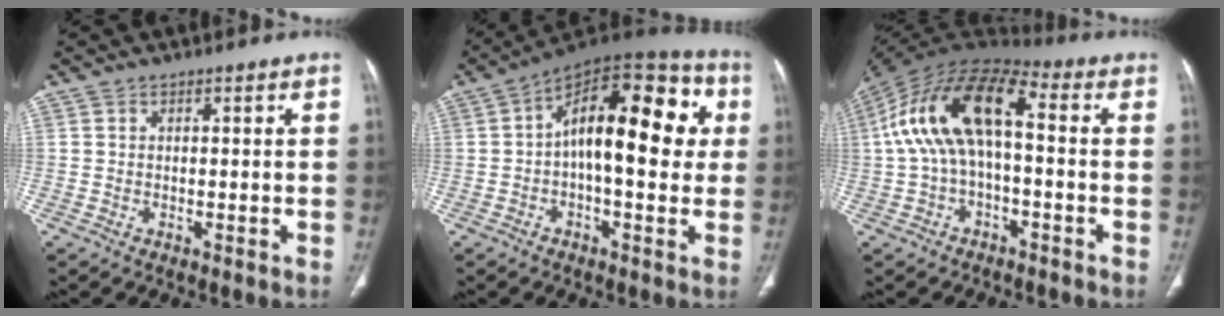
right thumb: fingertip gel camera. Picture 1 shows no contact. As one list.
[{"total": 21.1, "force": [2.4, 10.0, 18.4], "torque": [-0.237, 0.041, 0.023]}, {"total": 16.4, "force": [0.6, 8.1, 14.2], "torque": [-0.273, 0.053, 0.003]}]